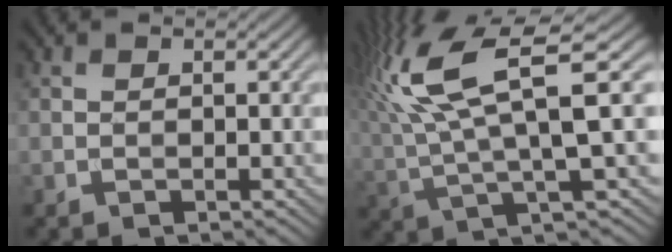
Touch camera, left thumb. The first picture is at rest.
{"total": 12.2, "force": [4.1, 3.0, 11.1], "torque": [-0.237, 0.017, 0.077]}